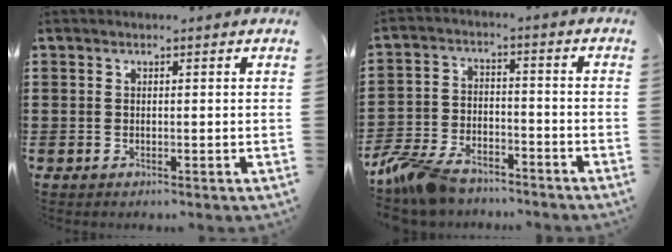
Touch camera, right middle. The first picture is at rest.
{"total": 7.9, "force": [-7.0, 2.3, 2.9], "torque": [-0.082, 0.005, -0.140]}